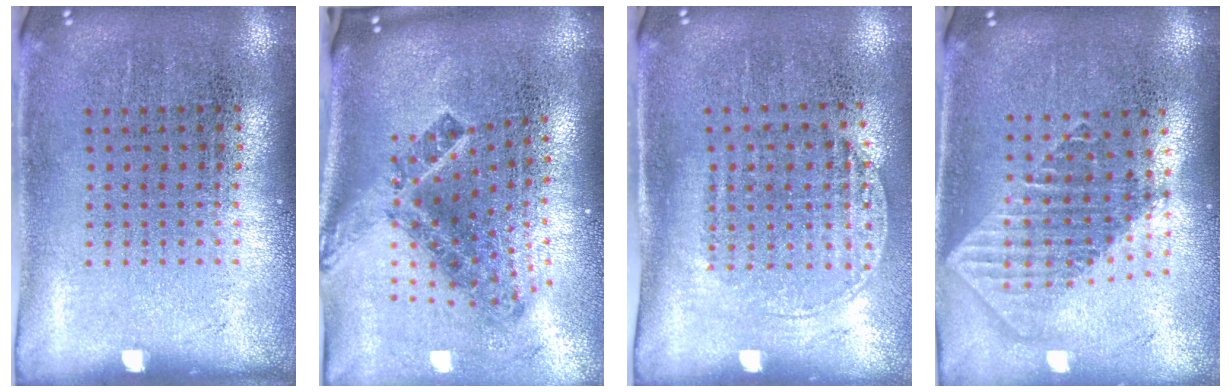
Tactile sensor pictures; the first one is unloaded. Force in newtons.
{"total": 2.5, "press": 1.5, "slide": 2.0}
{"total": 1.4, "press": 1.2, "slide": 0.7}
{"total": 1.8, "press": 1.5, "slide": 1.0}